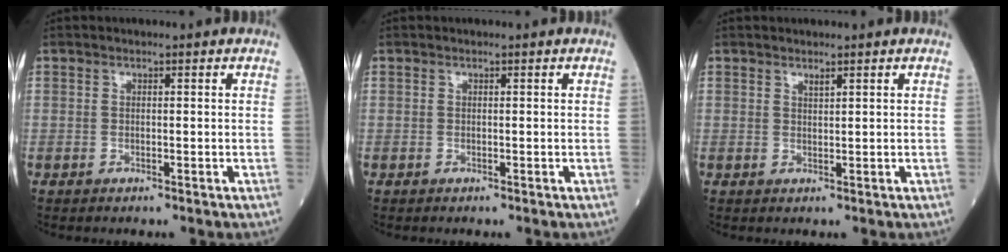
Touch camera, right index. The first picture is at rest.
{"total": 0.0}
{"total": 0.7, "force": [0.6, 0.0, 0.3], "torque": [-0.013, -0.005, 0.013]}